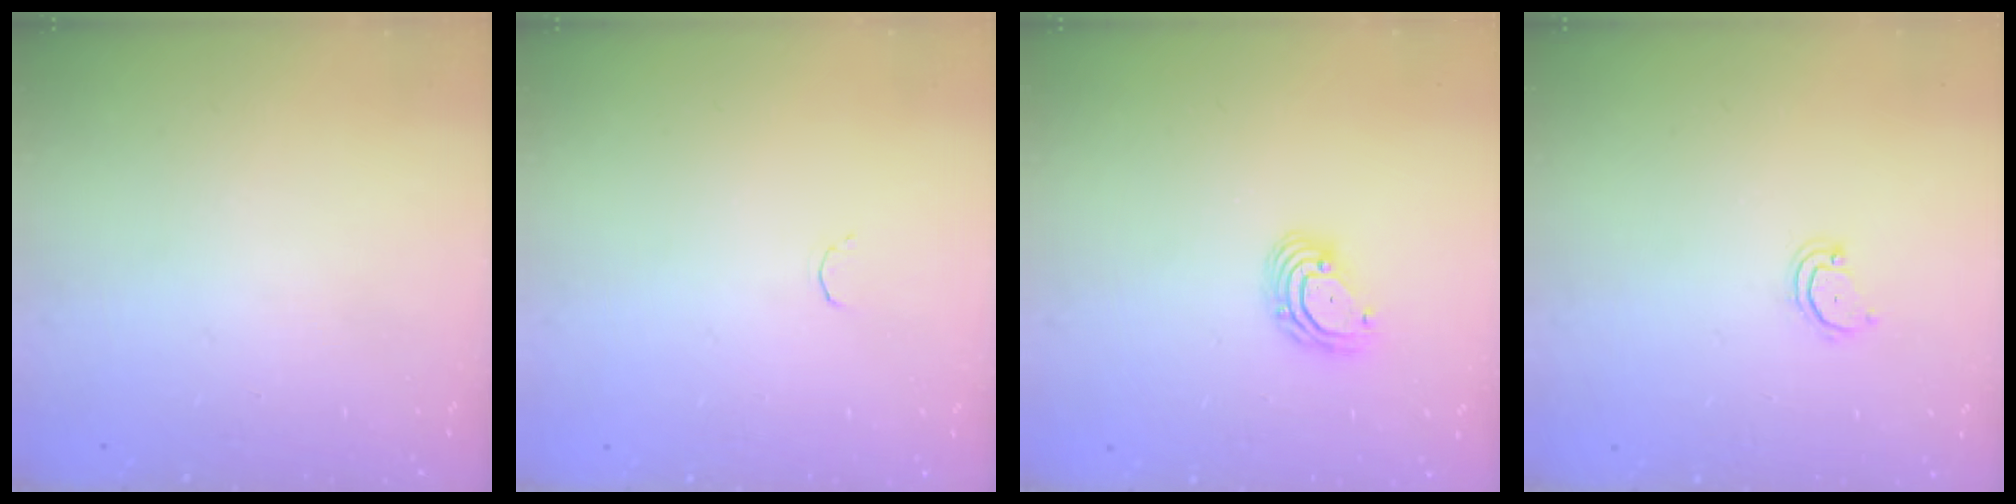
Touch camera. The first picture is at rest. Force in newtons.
{"total": 1.8, "press": 1.7, "slide": 0.4}
{"total": 5.8, "press": 5.7, "slide": 0.8}
{"total": 3.3, "press": 3.3, "slide": 0.2}